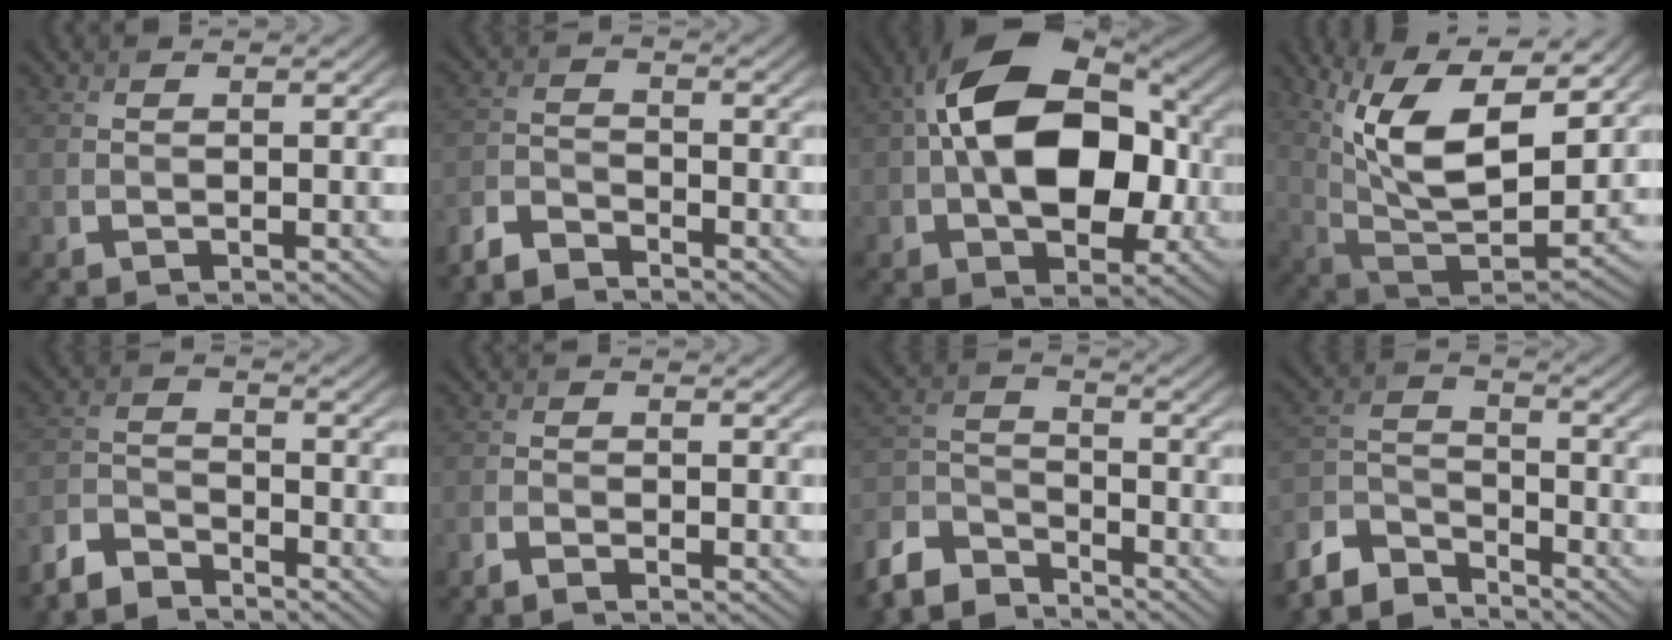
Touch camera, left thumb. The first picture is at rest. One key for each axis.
{"total": 4.6, "fx": -4.2, "fy": 1.2, "fz": 1.3, "tx": -0.031, "ty": -0.007, "tz": -0.098}
{"total": 15.2, "fx": 1.1, "fy": 9.5, "fz": 11.8, "tx": -0.194, "ty": 0.006, "tz": 0.021}
{"total": 15.8, "fx": 7.0, "fy": 6.4, "fz": 12.6, "tx": -0.246, "ty": 0.008, "tz": 0.120}
{"total": 5.6, "fx": -5.1, "fy": 1.7, "fz": 1.7, "tx": -0.036, "ty": -0.007, "tz": -0.120}
{"total": 1.7, "fx": -1.4, "fy": 0.4, "fz": 0.7, "tx": -0.020, "ty": -0.003, "tz": -0.034}
{"total": 8.9, "fx": -7.5, "fy": 3.5, "fz": 3.2, "tx": -0.082, "ty": -0.005, "tz": -0.167}
{"total": 7.8, "fx": -6.7, "fy": 2.9, "fz": 2.6, "tx": -0.064, "ty": -0.002, "tz": -0.151}